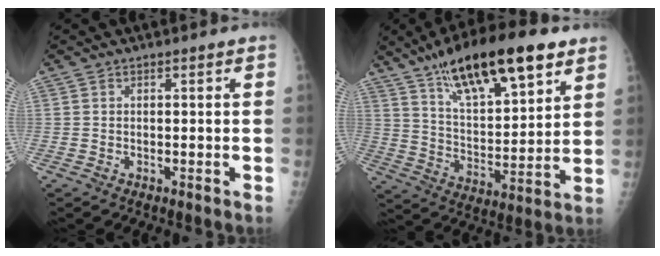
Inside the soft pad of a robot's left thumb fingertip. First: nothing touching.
{"total": 22.0, "force": [13.4, 7.4, 15.8], "torque": [-0.237, -0.042, 0.230]}